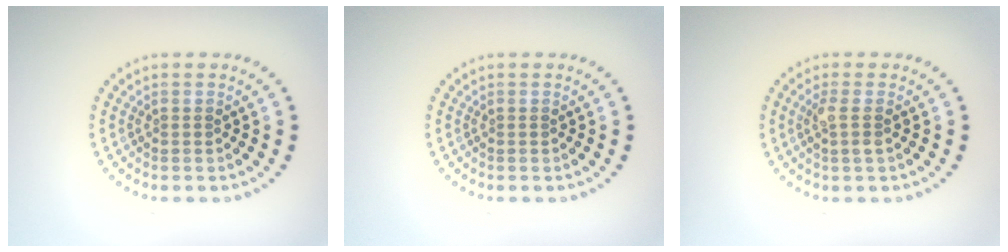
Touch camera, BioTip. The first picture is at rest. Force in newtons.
{"total": 0.0}
{"total": 1.6, "press": 1.4, "slide": 0.8}